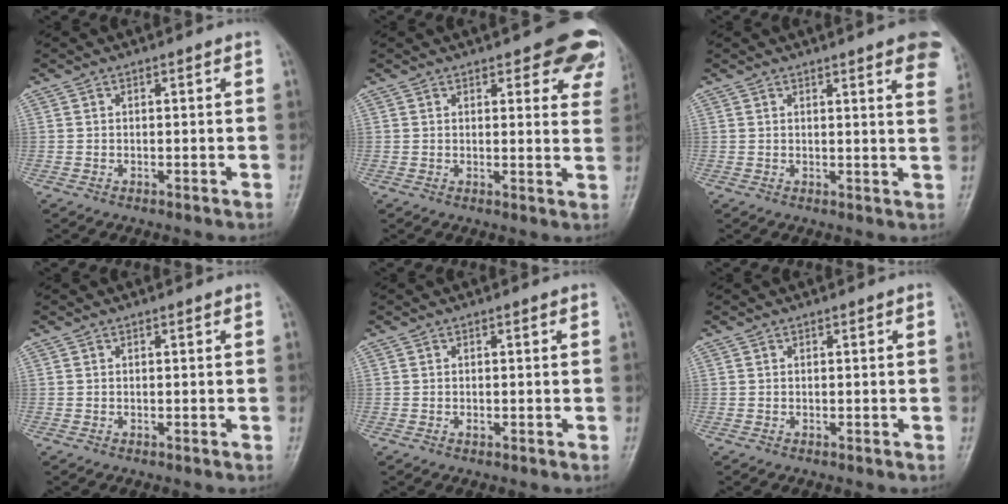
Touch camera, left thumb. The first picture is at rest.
{"total": 11.1, "force": [8.1, 4.1, 6.5], "torque": [-0.027, -0.032, 0.077]}
{"total": 10.2, "force": [6.7, 1.8, 7.4], "torque": [-0.068, -0.017, 0.064]}
{"total": 0.0}
{"total": 0.6, "force": [-0.1, 0.4, 0.4], "torque": [-0.008, -0.001, -0.001]}
{"total": 0.0}